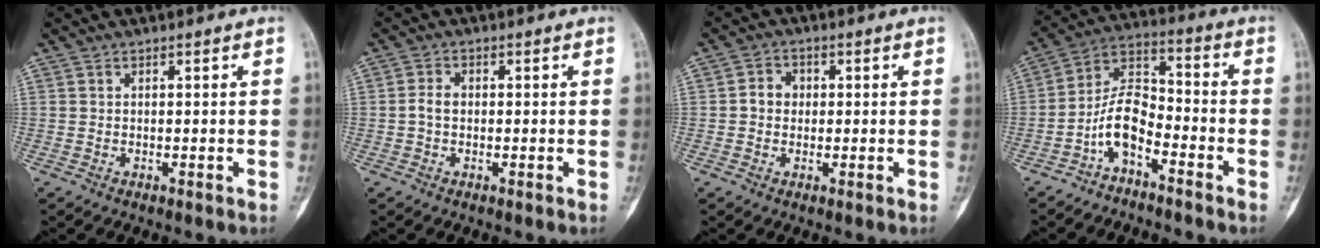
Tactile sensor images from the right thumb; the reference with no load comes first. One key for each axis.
{"total": 2.2, "fx": -0.2, "fy": 1.5, "fz": 1.6, "tx": -0.029, "ty": 0.006, "tz": -0.008}
{"total": 3.4, "fx": 0.1, "fy": 3.0, "fz": 1.6, "tx": -0.012, "ty": 0.011, "tz": -0.006}
{"total": 8.9, "fx": -4.7, "fy": 4.2, "fz": 6.2, "tx": -0.113, "ty": 0.069, "tz": -0.099}